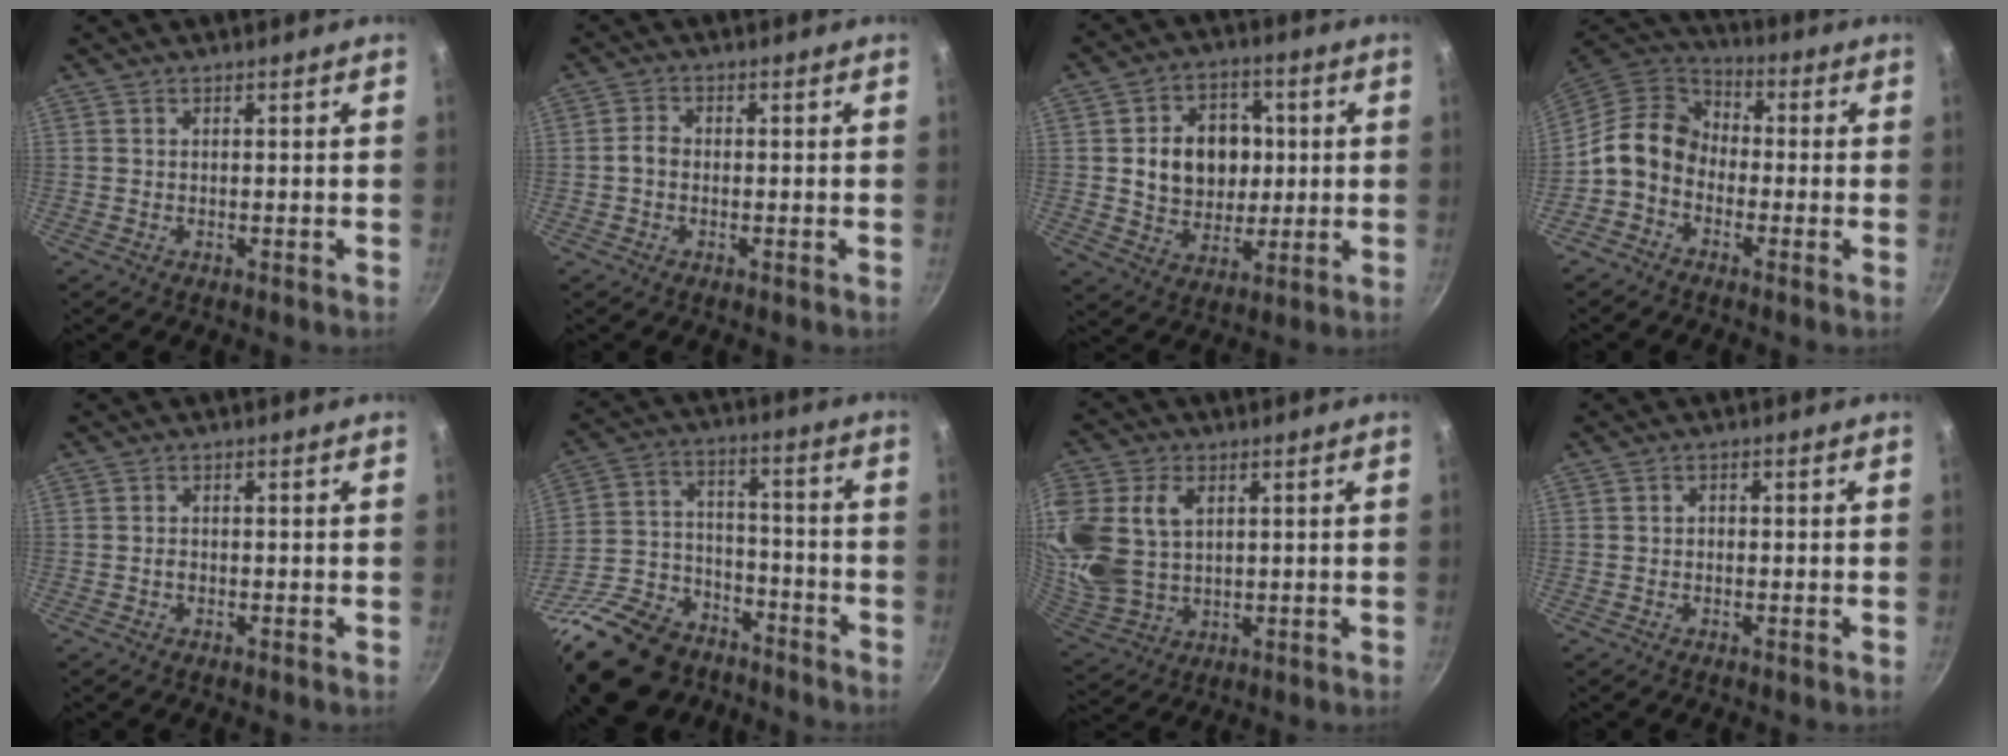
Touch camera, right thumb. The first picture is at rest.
{"total": 2.2, "force": [-0.5, 1.7, 1.3], "torque": [-0.022, 0.013, -0.014]}
{"total": 13.5, "force": [1.3, 10.8, 7.9], "torque": [-0.086, 0.006, 0.024]}
{"total": 10.3, "force": [-2.2, 8.2, 5.9], "torque": [-0.079, 0.039, -0.067]}
{"total": 0.7, "force": [-0.3, 0.5, 0.4], "torque": [-0.007, 0.002, -0.006]}
{"total": 24.0, "force": [-17.2, 13.2, 10.4], "torque": [-0.177, 0.086, -0.284]}
{"total": 18.8, "force": [4.5, 13.6, 12.1], "torque": [-0.281, -0.003, 0.098]}
{"total": 1.1, "force": [-0.3, 0.9, 0.6], "torque": [-0.009, 0.005, -0.006]}